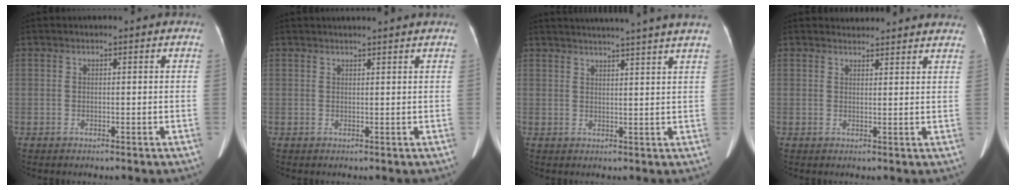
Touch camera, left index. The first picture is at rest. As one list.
[{"total": 4.5, "force": [4.2, -0.5, 1.5], "torque": [-0.016, 0.020, 0.048]}, {"total": 15.4, "force": [14.0, -1.6, 6.4], "torque": [-0.106, -0.014, 0.171]}, {"total": 8.5, "force": [8.4, 1.3, 0.9], "torque": [0.006, 0.013, 0.078]}]